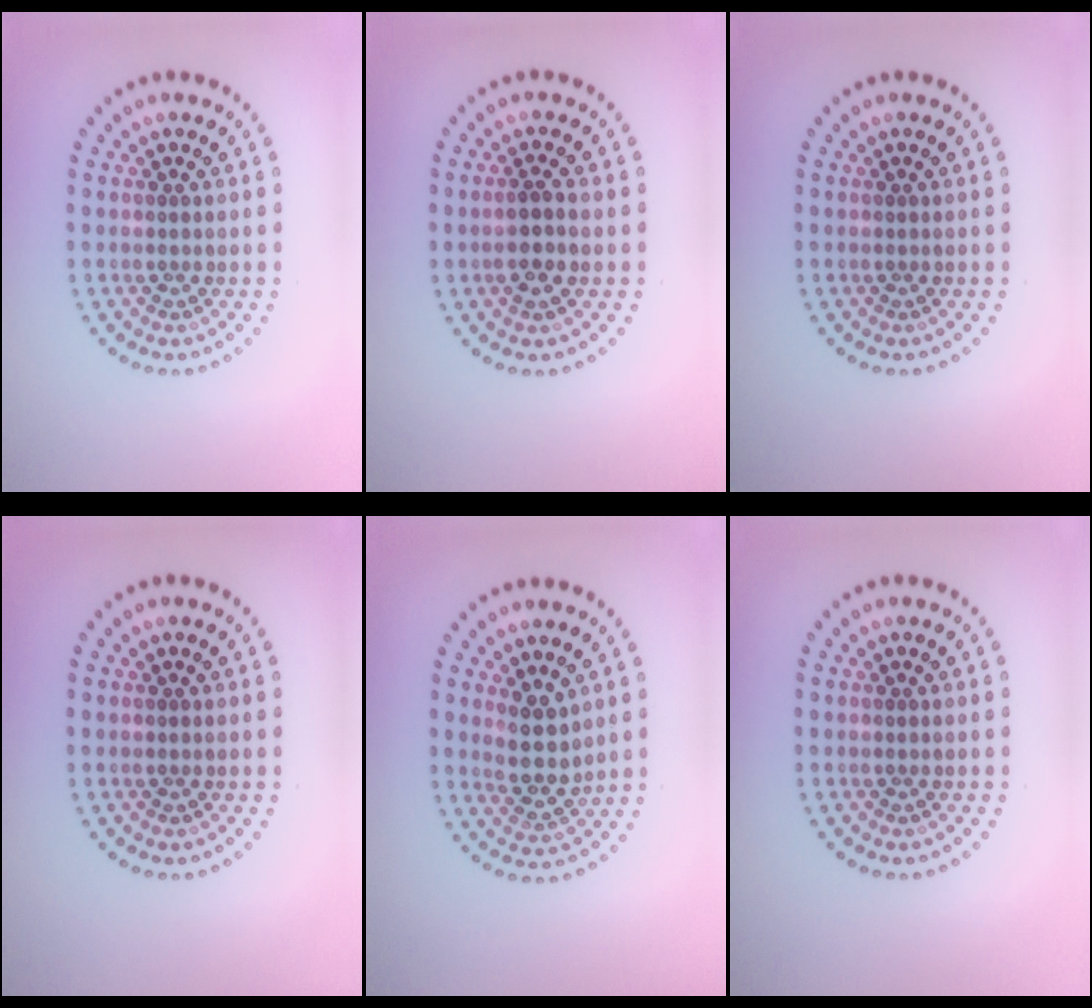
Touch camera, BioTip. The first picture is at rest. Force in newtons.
{"total": 1.9, "press": 1.7, "slide": 0.7}
{"total": 0.0}
{"total": 0.0}
{"total": 3.0, "press": 2.6, "slide": 1.4}
{"total": 0.0}